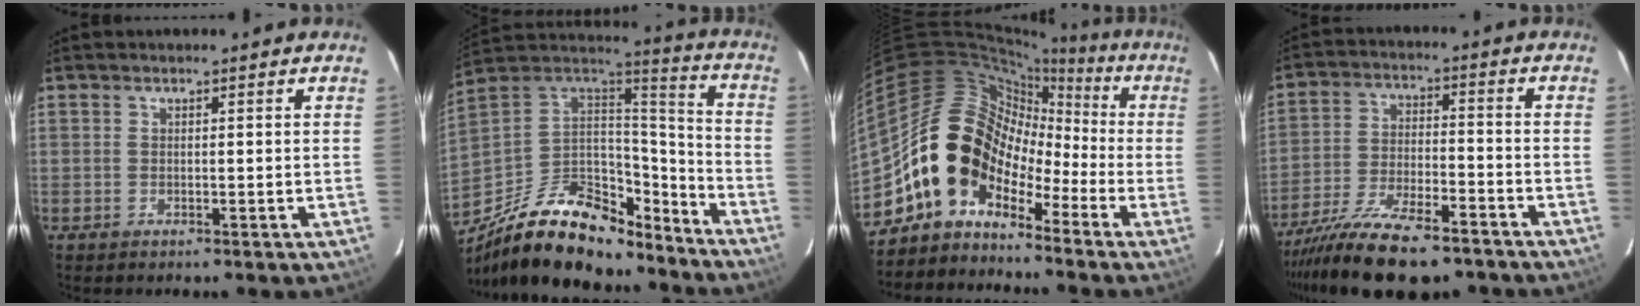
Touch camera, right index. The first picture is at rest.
{"total": 26.3, "force": [-18.0, 12.0, 14.9], "torque": [-0.285, 0.016, -0.279]}
{"total": 12.7, "force": [-6.1, 10.0, 5.0], "torque": [-0.094, 0.040, -0.129]}
{"total": 18.0, "force": [-14.2, 5.4, 9.7], "torque": [-0.195, -0.037, -0.234]}